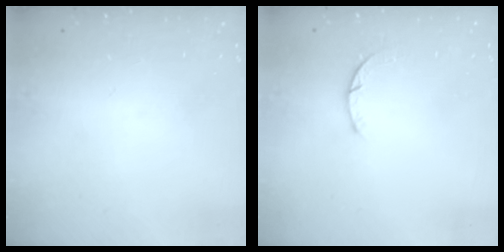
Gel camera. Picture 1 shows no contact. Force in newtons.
{"total": 1.2, "press": 1.2, "slide": 0.3}